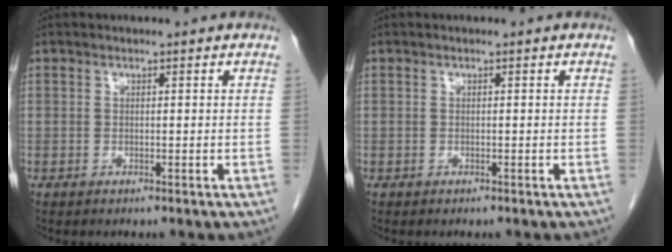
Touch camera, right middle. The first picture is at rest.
{"total": 0.0}